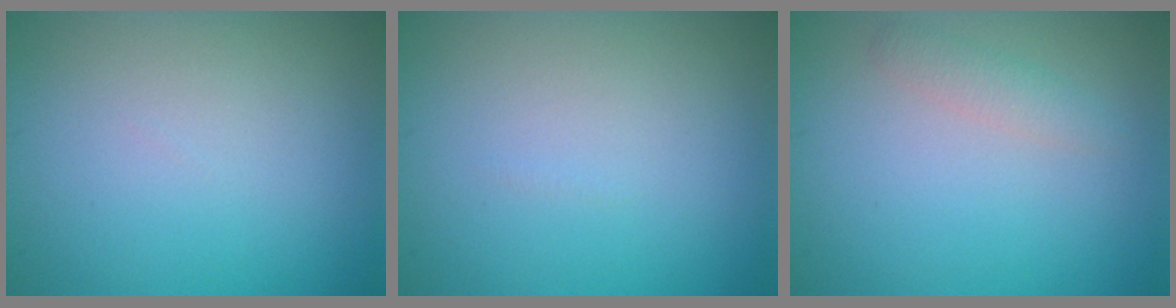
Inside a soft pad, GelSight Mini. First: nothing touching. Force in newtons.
{"total": 0.0}
{"total": 1.5, "press": 1.5, "slide": 0.0}